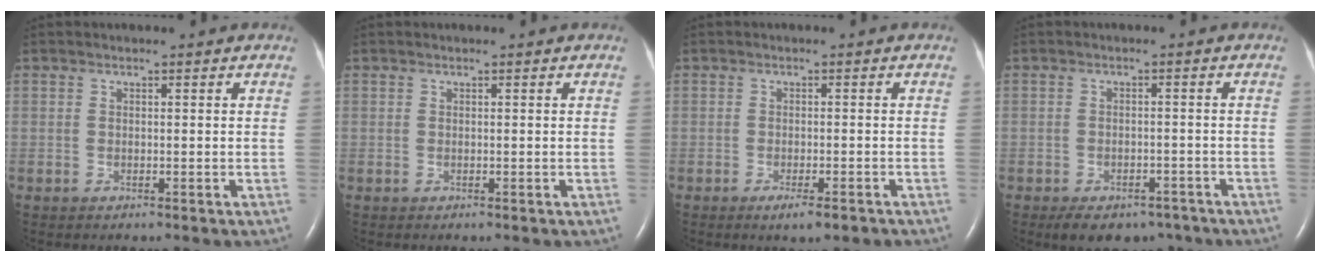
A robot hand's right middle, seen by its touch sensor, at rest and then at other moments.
{"total": 0.0}
{"total": 3.4, "force": [-2.3, 0.6, 2.4], "torque": [-0.031, -0.005, -0.028]}
{"total": 8.6, "force": [-6.4, 4.6, 3.4], "torque": [-0.044, 0.006, -0.089]}